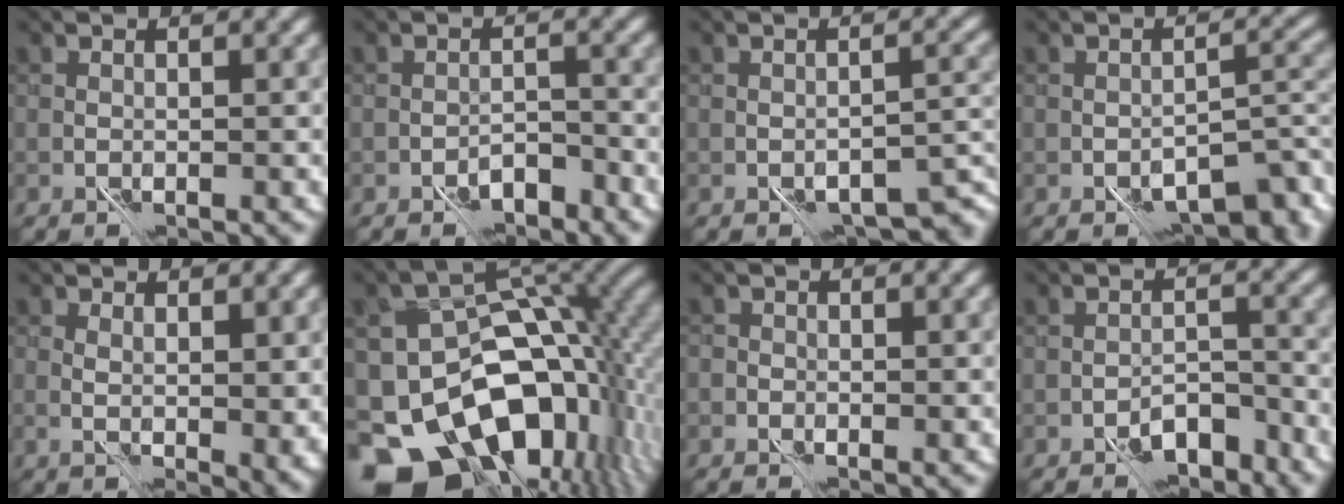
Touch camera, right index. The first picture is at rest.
{"total": 3.2, "force": [-2.6, 1.3, 1.5], "torque": [-0.014, 0.002, -0.043]}
{"total": 4.0, "force": [-2.0, 1.7, 3.0], "torque": [-0.033, -0.002, -0.027]}
{"total": 5.3, "force": [-2.8, 2.2, 3.8], "torque": [-0.046, 0.003, -0.044]}
{"total": 3.1, "force": [1.0, 1.3, 2.7], "torque": [-0.039, -0.006, 0.022]}
{"total": 16.3, "force": [-6.8, 10.0, 10.9], "torque": [-0.170, -0.020, -0.099]}
{"total": 1.1, "force": [-0.4, 1.0, 0.2], "torque": [0.005, -0.003, -0.011]}
{"total": 4.4, "force": [-3.5, 1.7, 2.1], "torque": [-0.019, 0.003, -0.056]}